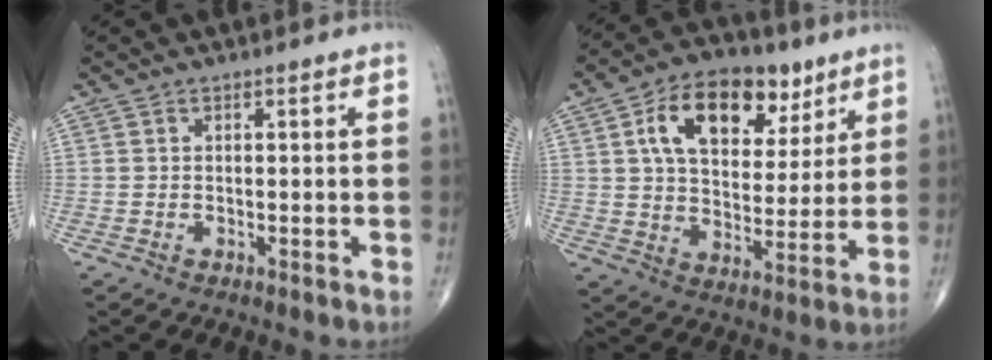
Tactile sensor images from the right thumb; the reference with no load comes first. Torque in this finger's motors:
{"motor_torque": [0.38, 3.19, 0.95, 0.34, 0.05]}